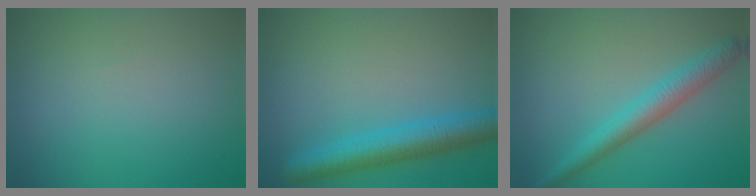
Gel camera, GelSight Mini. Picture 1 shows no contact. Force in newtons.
{"total": 5.2, "press": 5.2, "slide": 0.2}
{"total": 3.6, "press": 3.6, "slide": 0.0}